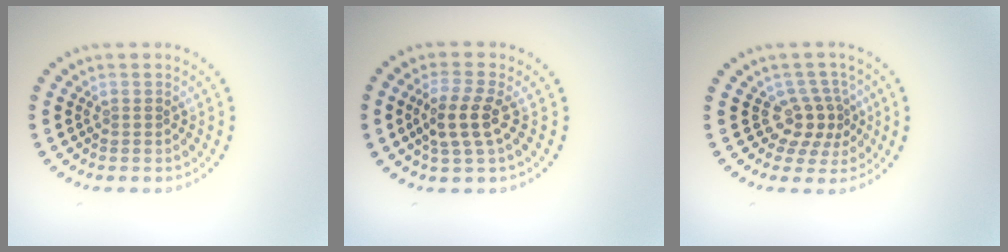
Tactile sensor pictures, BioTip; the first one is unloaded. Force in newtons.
{"total": 3.2, "press": 2.9, "slide": 1.3}
{"total": 3.0, "press": 2.3, "slide": 1.9}